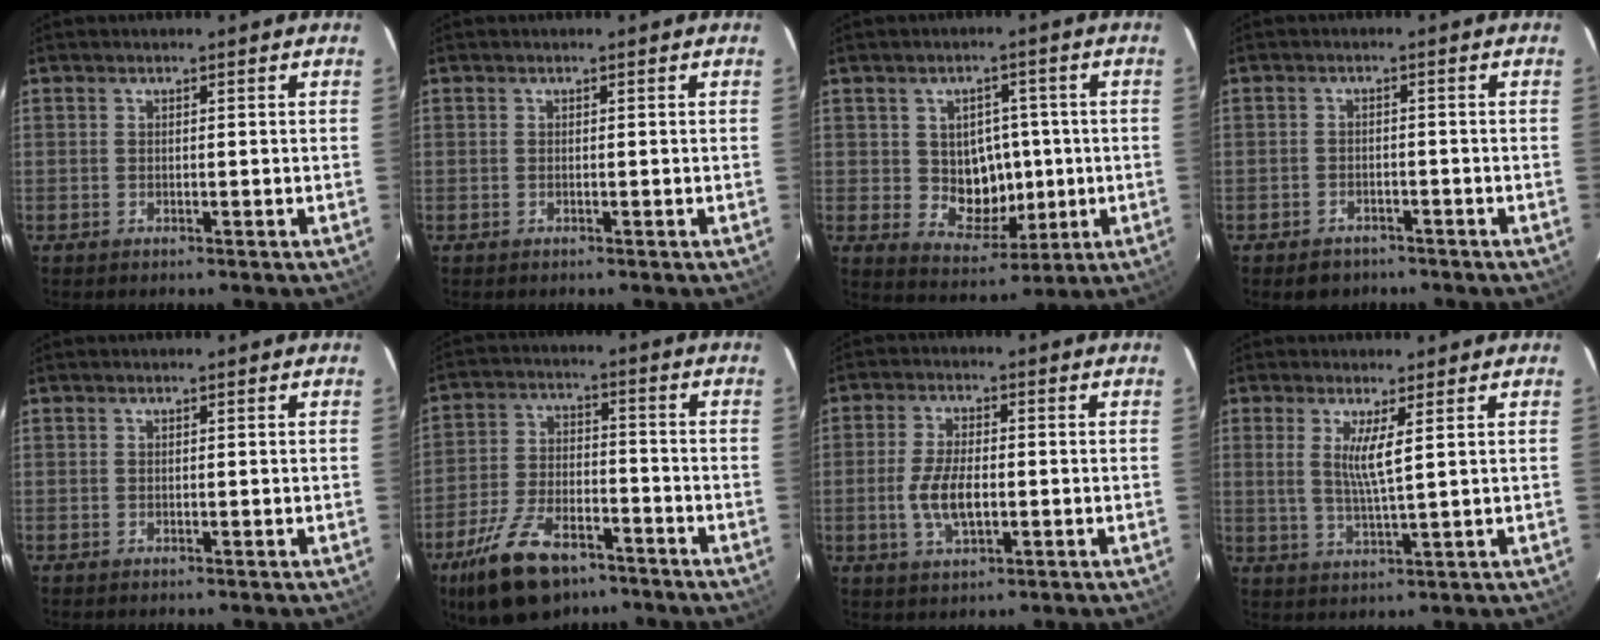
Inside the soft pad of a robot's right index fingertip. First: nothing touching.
{"total": 0.0}
{"total": 8.3, "force": [-0.1, 7.1, 4.4], "torque": [-0.080, 0.003, 0.015]}
{"total": 3.9, "force": [-2.8, 2.6, 0.7], "torque": [-0.023, 0.006, -0.039]}
{"total": 0.0}
{"total": 15.5, "force": [-10.4, 7.4, 8.8], "torque": [-0.192, -0.013, -0.178]}
{"total": 7.2, "force": [-1.4, 3.1, 6.4], "torque": [-0.134, -0.003, -0.024]}
{"total": 5.1, "force": [1.7, -0.1, 4.8], "torque": [-0.094, -0.011, 0.032]}